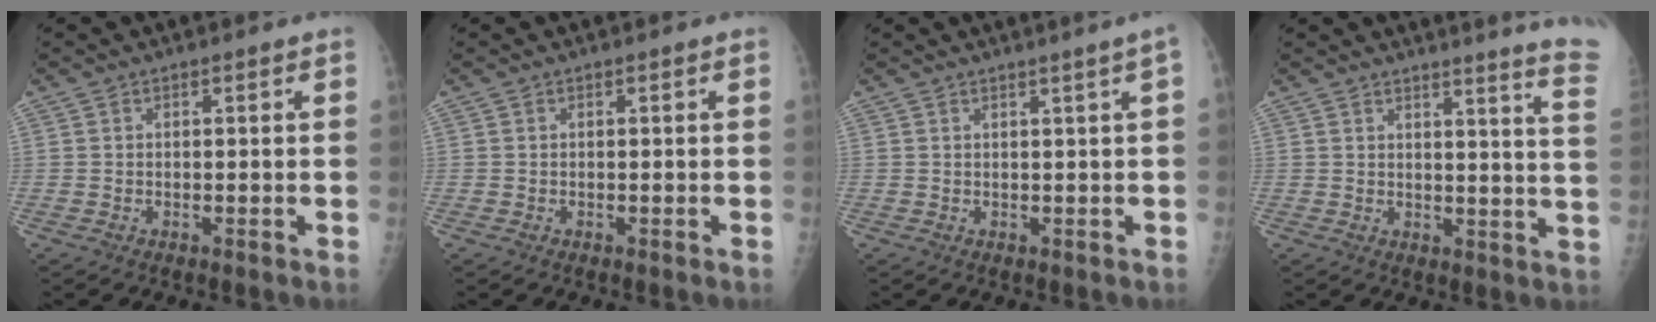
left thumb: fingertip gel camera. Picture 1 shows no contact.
{"total": 0.0}
{"total": 2.0, "force": [1.0, -0.5, 1.6], "torque": [-0.022, -0.004, 0.016]}
{"total": 14.5, "force": [12.8, -1.0, 6.8], "torque": [-0.073, -0.130, 0.123]}